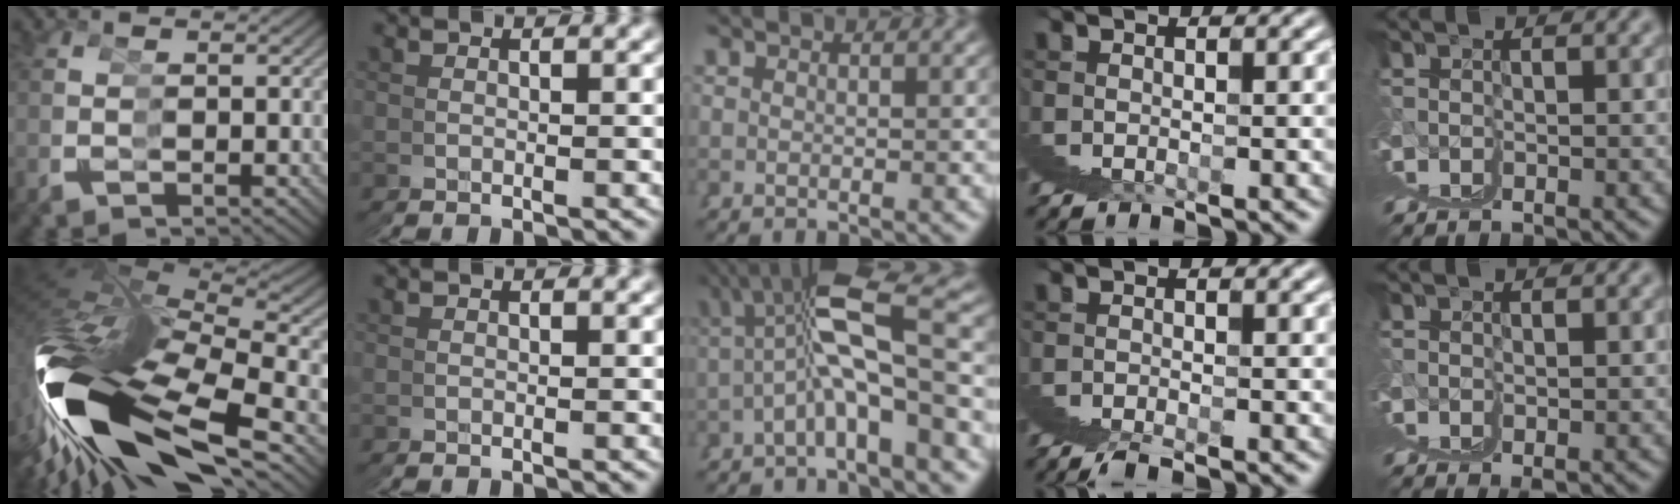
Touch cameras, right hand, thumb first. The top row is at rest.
{"thumb": {"total": 24.4, "force": [-3.9, 13.3, 20.0], "torque": [-0.408, -0.055, -0.040]}, "middle": {"total": 6.9, "force": [0.8, 1.5, 6.7], "torque": [-0.106, 0.007, 0.019]}, "ring": {"total": 1.2, "force": [0.5, -1.0, 0.6], "torque": [0.003, 0.020, 0.000]}, "little": {"total": 1.5, "force": [0.0, 1.2, 0.9], "torque": [-0.018, -0.003, 0.001]}}